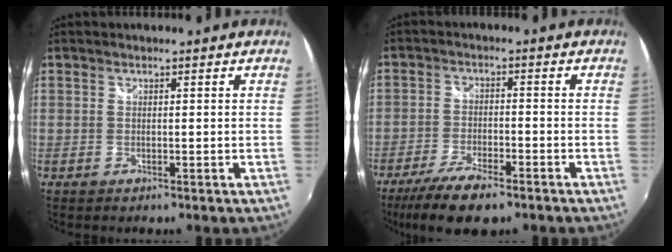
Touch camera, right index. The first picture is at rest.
{"total": 10.3, "force": [-7.5, 3.5, 6.2], "torque": [-0.149, -0.022, -0.138]}